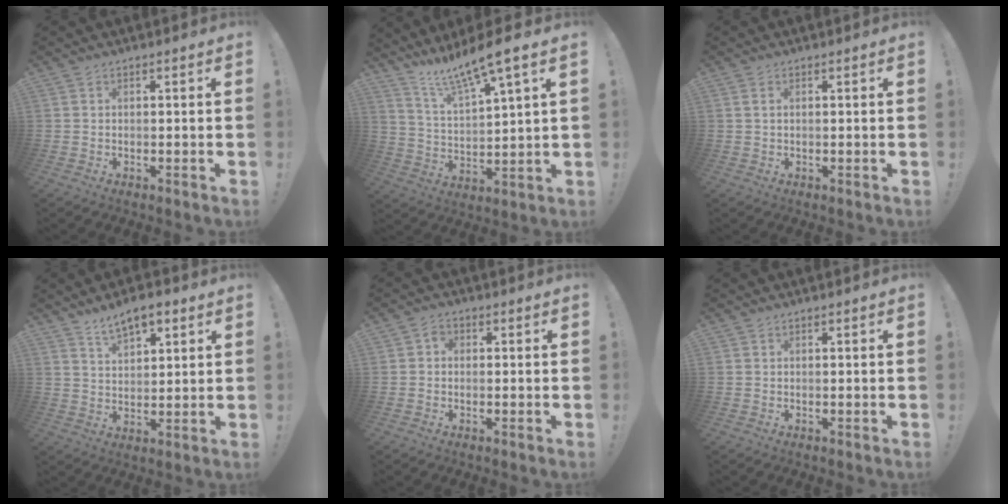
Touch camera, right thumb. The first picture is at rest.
{"total": 11.6, "force": [10.0, 0.7, 5.8], "torque": [-0.105, -0.077, 0.166]}
{"total": 1.0, "force": [0.4, 0.4, 0.8], "torque": [-0.020, 0.002, 0.007]}
{"total": 7.7, "force": [5.2, 3.7, 4.3], "torque": [-0.063, -0.023, 0.095]}
{"total": 2.3, "force": [-0.6, 1.7, 1.4], "torque": [-0.023, 0.009, -0.010]}
{"total": 0.0}